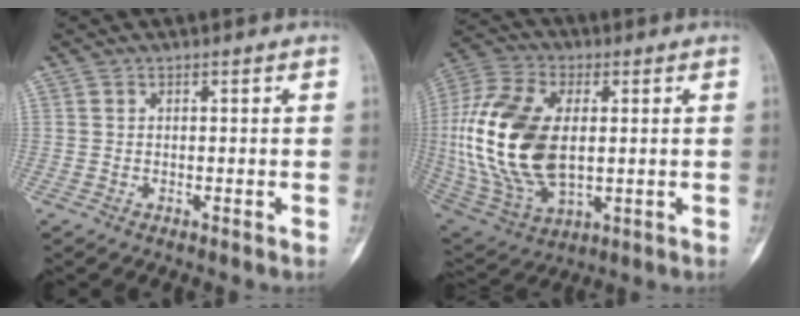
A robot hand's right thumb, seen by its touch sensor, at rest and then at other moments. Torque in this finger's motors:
{"motor_torque": [2.54, 2.47, 1.48, -1.30, 0.64]}